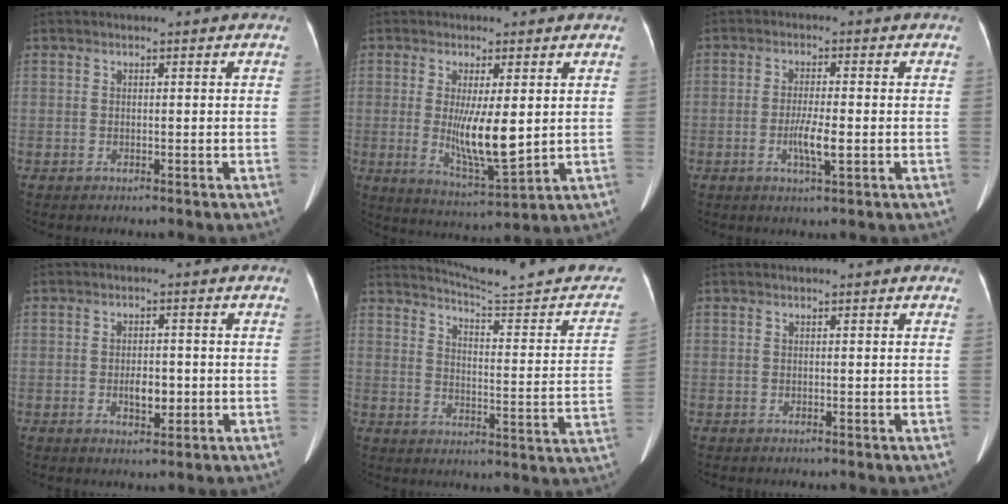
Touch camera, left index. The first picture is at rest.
{"total": 8.9, "force": [0.4, 1.6, 8.7], "torque": [-0.162, -0.026, 0.015]}
{"total": 4.4, "force": [-1.2, 0.5, 4.2], "torque": [-0.082, -0.005, -0.020]}
{"total": 3.6, "force": [-0.8, 1.8, 3.0], "torque": [-0.051, 0.002, -0.009]}
{"total": 18.0, "force": [16.8, 0.6, 6.6], "torque": [-0.085, -0.065, 0.210]}
{"total": 0.5, "force": [0.5, 0.2, 0.1], "torque": [-0.002, 0.002, -0.001]}